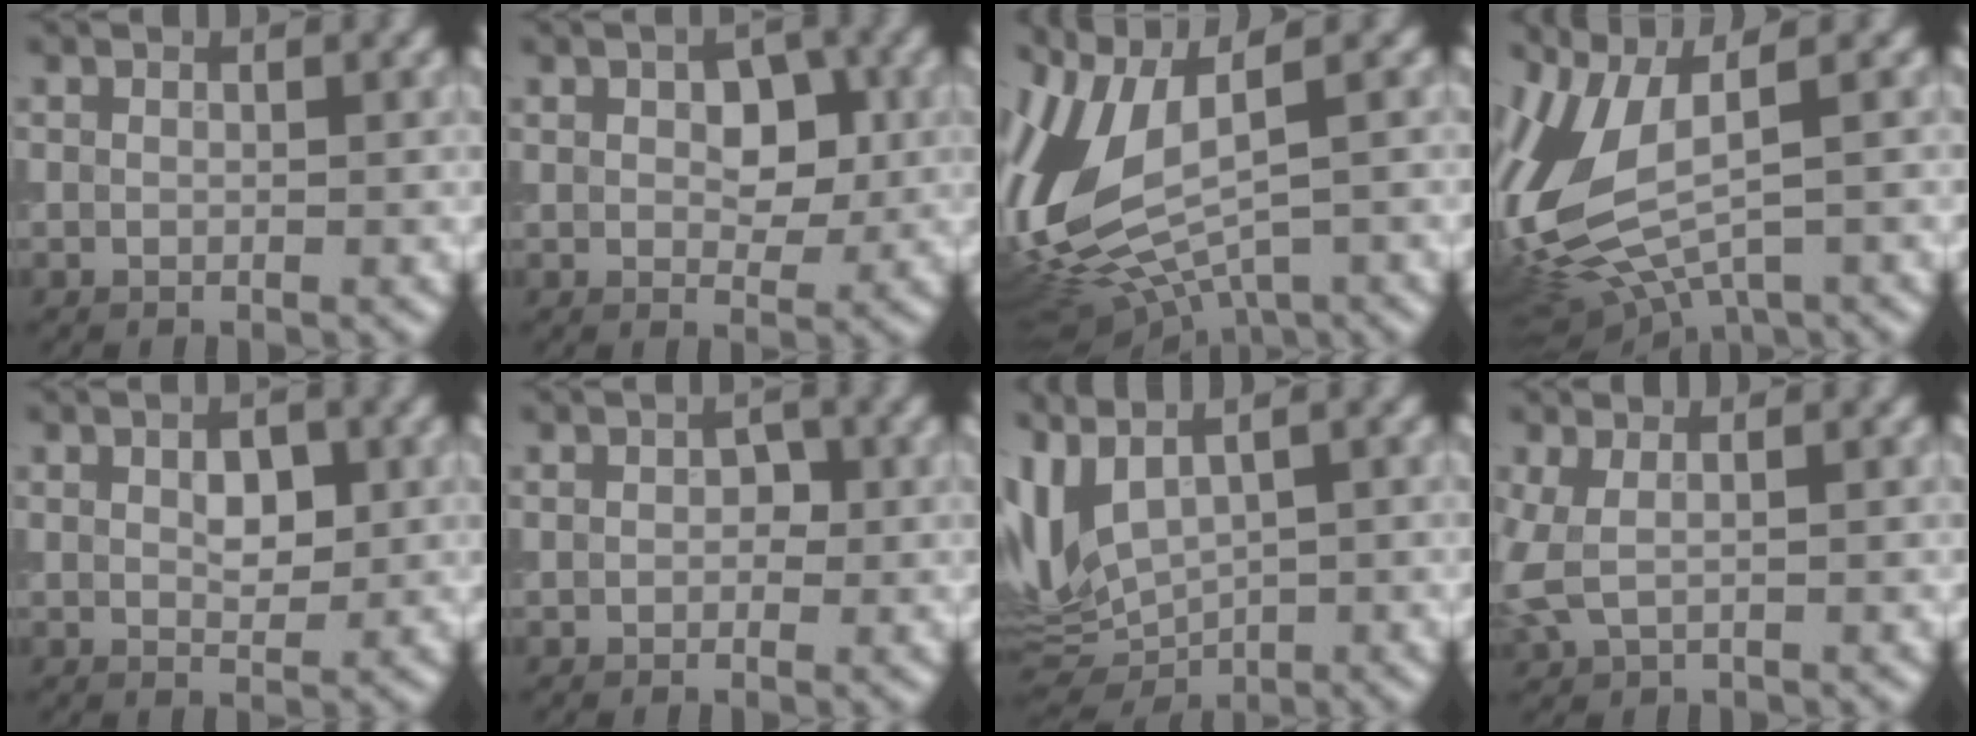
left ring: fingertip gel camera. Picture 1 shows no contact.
{"total": 4.3, "force": [0.8, 2.5, 3.4], "torque": [-0.049, 0.000, 0.012]}
{"total": 11.0, "force": [0.6, 5.9, 9.3], "torque": [-0.225, -0.017, 0.017]}
{"total": 9.9, "force": [0.7, 4.6, 8.8], "torque": [-0.217, -0.013, 0.017]}
{"total": 2.7, "force": [0.7, 1.5, 2.2], "torque": [-0.034, 0.001, 0.012]}
{"total": 1.5, "force": [0.2, 1.1, 1.0], "torque": [-0.014, 0.002, -0.001]}
{"total": 6.5, "force": [1.3, 3.2, 5.5], "torque": [-0.127, -0.010, 0.038]}
{"total": 2.0, "force": [0.3, 0.9, 1.7], "torque": [-0.049, 0.002, 0.004]}